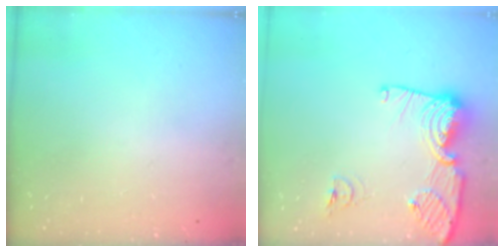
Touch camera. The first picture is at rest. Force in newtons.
{"total": 13.9, "press": 13.8, "slide": 1.5}